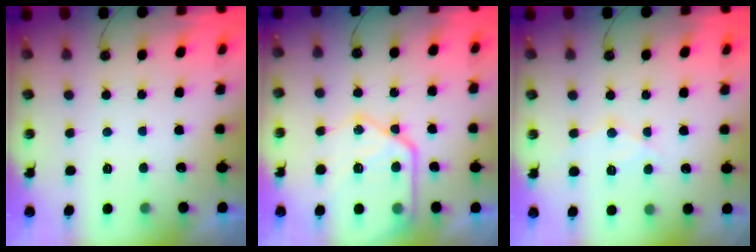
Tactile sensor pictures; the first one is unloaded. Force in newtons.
{"total": 18.2, "press": 18.1, "slide": 1.9}
{"total": 9.1, "press": 9.1, "slide": 0.6}